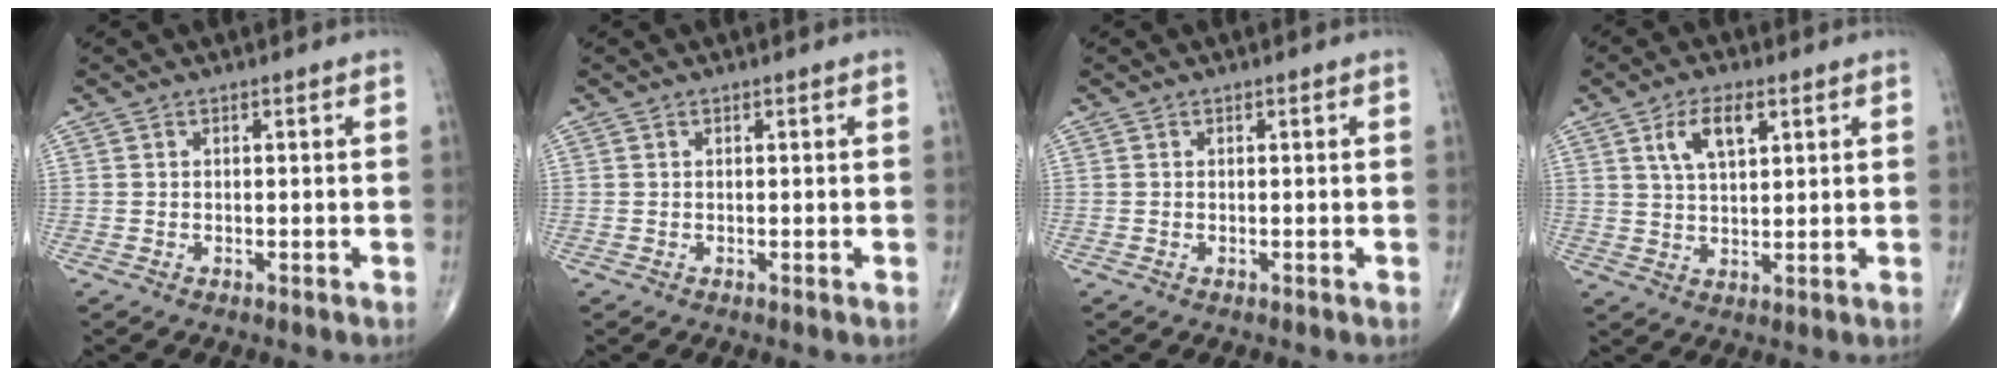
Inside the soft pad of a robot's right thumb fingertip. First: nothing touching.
{"total": 0.0}
{"total": 0.0}
{"total": 6.9, "force": [3.0, 3.2, 5.3], "torque": [-0.093, -0.007, 0.058]}